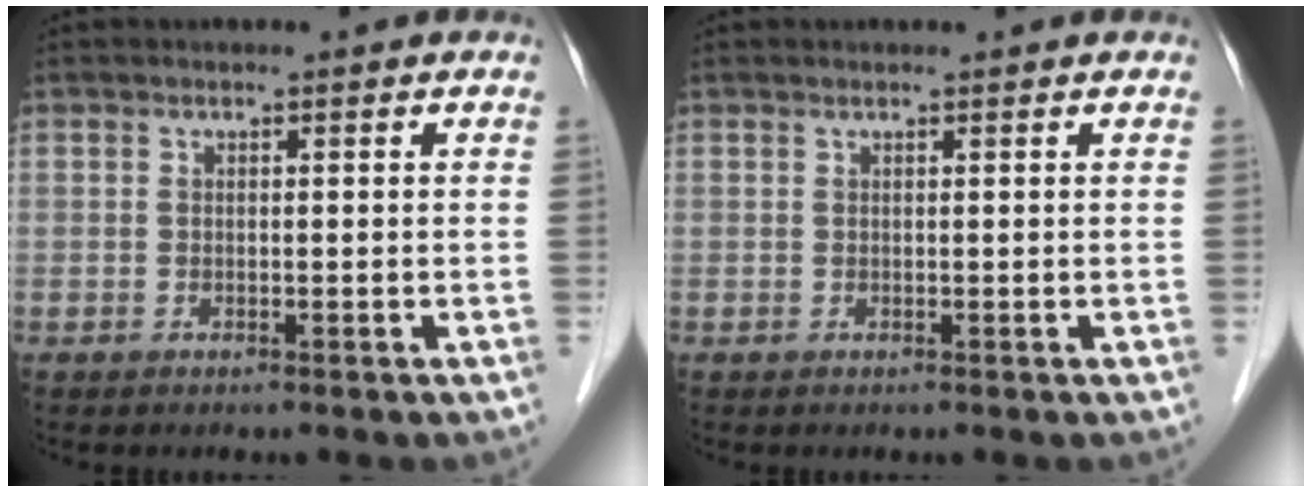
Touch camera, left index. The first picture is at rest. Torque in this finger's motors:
{"motor_torque": [0.00, -0.02, -0.01, -0.01]}